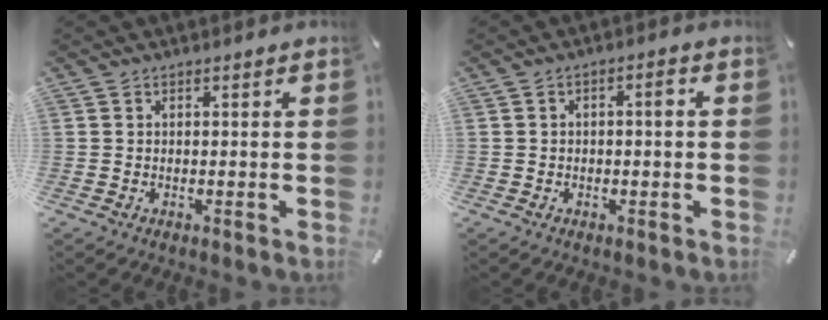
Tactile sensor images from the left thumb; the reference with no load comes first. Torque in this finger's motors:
{"motor_torque": [0.20, -0.48, 0.04, 0.28, 0.05]}